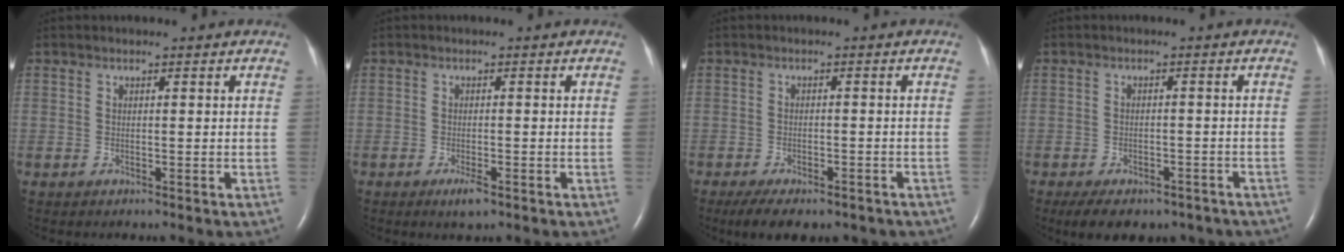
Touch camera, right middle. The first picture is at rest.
{"total": 2.2, "force": [-1.3, 0.5, 1.7], "torque": [-0.032, -0.003, -0.021]}
{"total": 10.7, "force": [-8.1, 4.1, 5.6], "torque": [-0.081, -0.004, -0.107]}
{"total": 12.7, "force": [-9.6, 5.9, 5.8], "torque": [-0.096, -0.004, -0.114]}